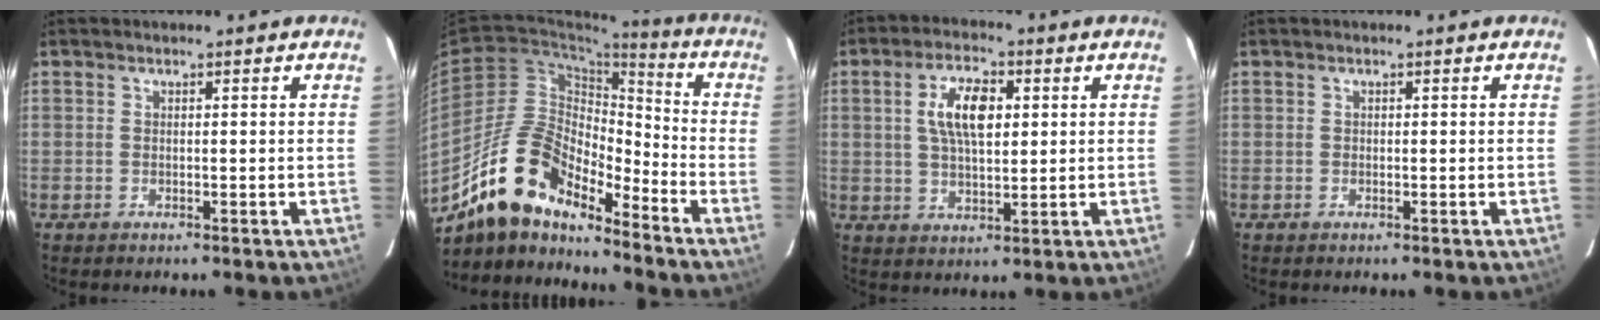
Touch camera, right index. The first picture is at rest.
{"total": 16.1, "force": [-13.1, 5.7, 7.5], "torque": [-0.136, 0.009, -0.245]}
{"total": 8.5, "force": [2.0, 3.9, 7.3], "torque": [-0.135, 0.012, 0.039]}
{"total": 0.0}